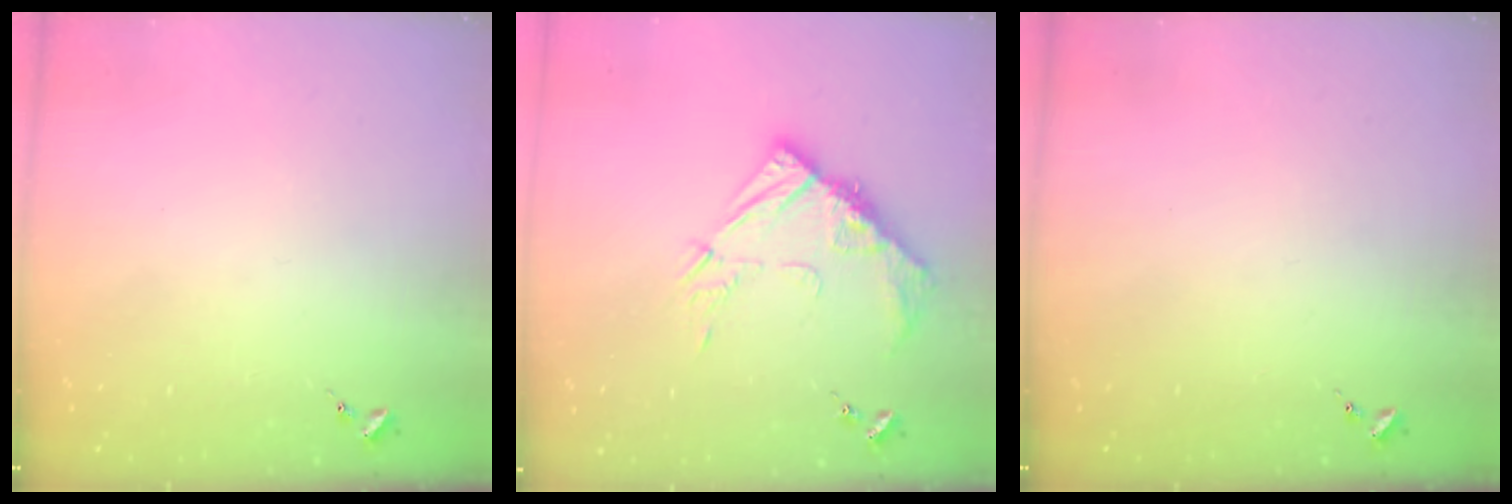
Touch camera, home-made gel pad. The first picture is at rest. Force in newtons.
{"total": 12.2, "press": 12.1, "slide": 0.9}
{"total": 0.0}